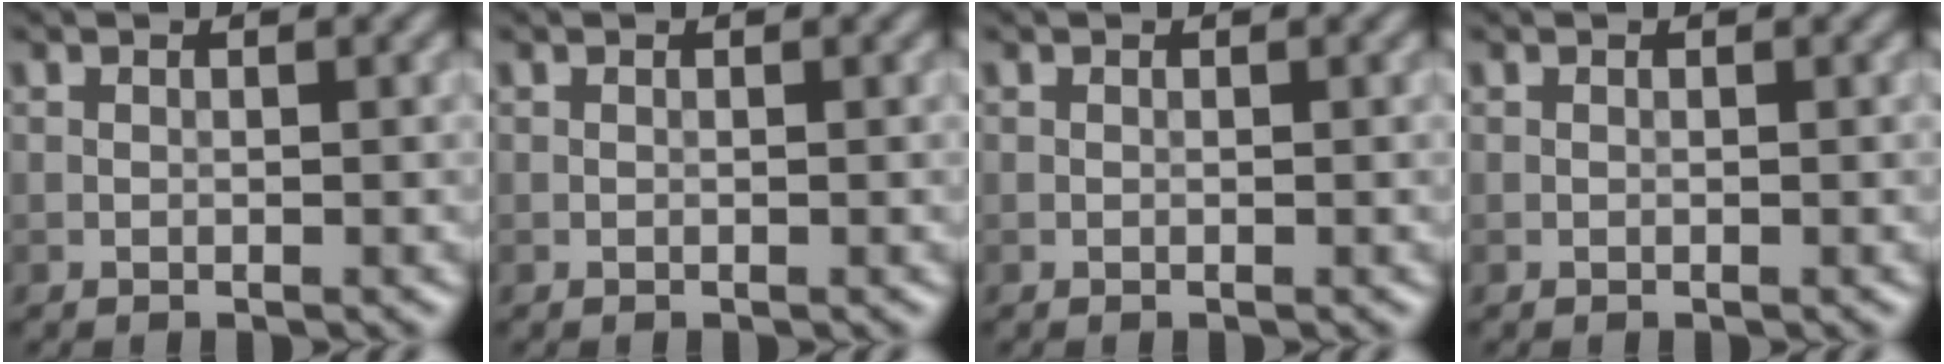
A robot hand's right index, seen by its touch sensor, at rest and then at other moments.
{"total": 0.0}
{"total": 0.0}
{"total": 0.0}